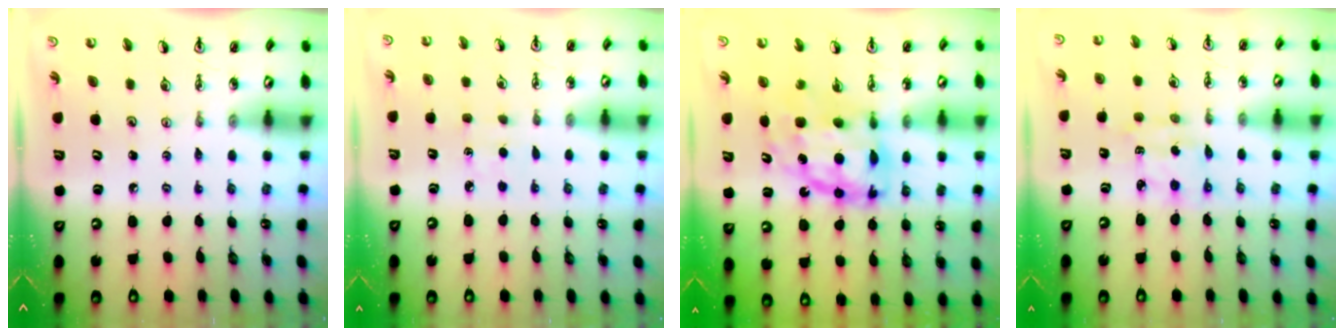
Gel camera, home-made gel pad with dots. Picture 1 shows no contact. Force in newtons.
{"total": 2.0, "press": 2.0, "slide": 0.3}
{"total": 13.4, "press": 13.4, "slide": 1.2}
{"total": 2.9, "press": 2.9, "slide": 0.2}